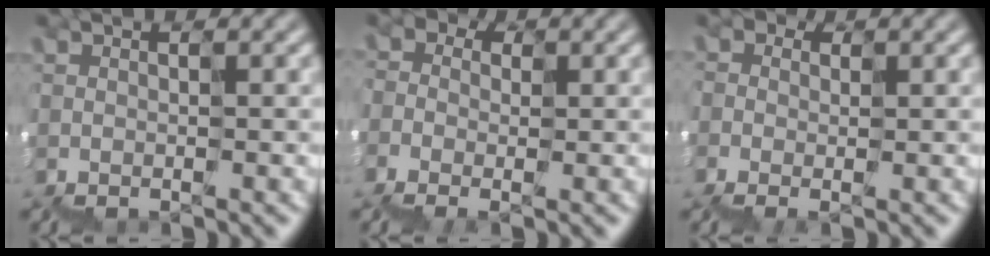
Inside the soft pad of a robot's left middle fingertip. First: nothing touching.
{"total": 2.0, "force": [-1.1, 1.6, 0.2], "torque": [-0.024, 0.005, -0.022]}
{"total": 1.2, "force": [-0.6, 1.0, 0.2], "torque": [-0.022, 0.000, -0.008]}